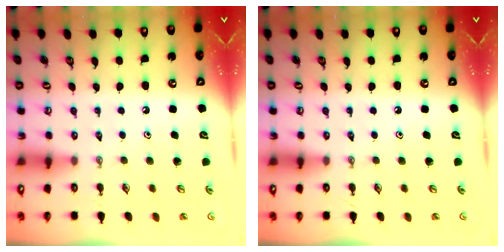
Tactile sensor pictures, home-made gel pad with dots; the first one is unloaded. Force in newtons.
{"total": 0.0}